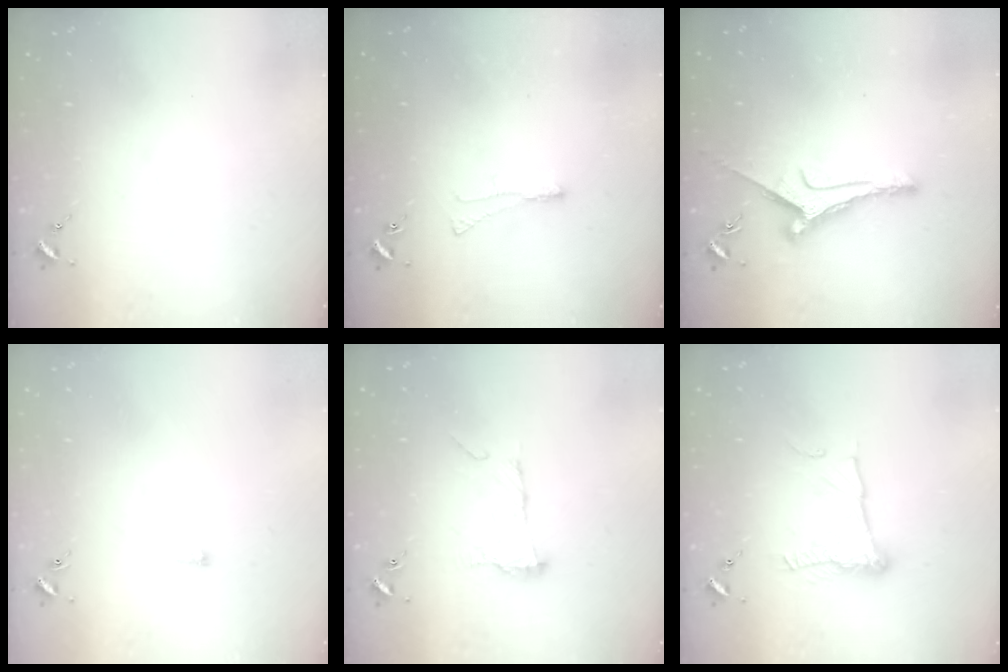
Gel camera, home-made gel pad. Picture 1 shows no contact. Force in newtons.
{"total": 3.0, "press": 2.9, "slide": 0.6}
{"total": 8.5, "press": 8.5, "slide": 0.5}
{"total": 2.9, "press": 2.9, "slide": 0.5}
{"total": 10.3, "press": 10.3, "slide": 0.5}
{"total": 12.6, "press": 12.6, "slide": 0.7}